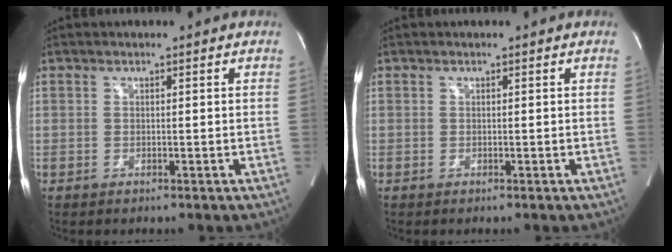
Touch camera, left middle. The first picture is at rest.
{"total": 0.0}